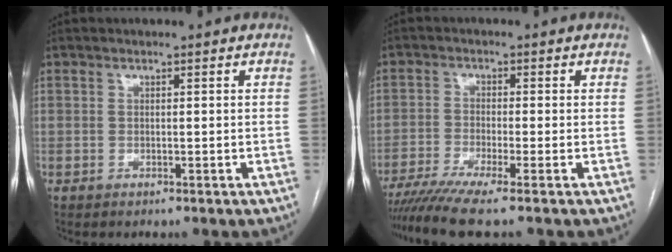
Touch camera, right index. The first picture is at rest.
{"total": 7.4, "force": [-5.7, -1.1, 4.6], "torque": [-0.074, -0.016, -0.099]}